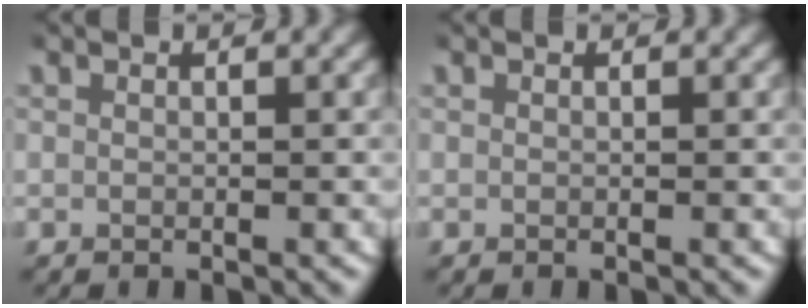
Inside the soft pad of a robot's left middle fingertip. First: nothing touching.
{"total": 0.0}